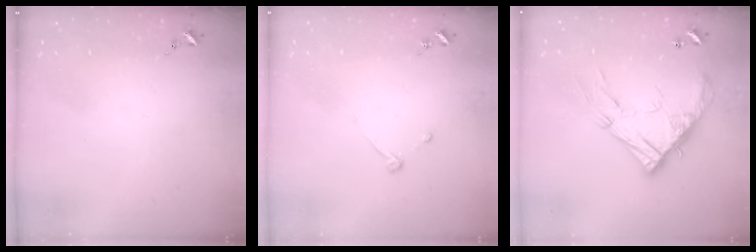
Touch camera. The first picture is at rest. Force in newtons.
{"total": 3.3, "press": 3.2, "slide": 0.6}
{"total": 18.0, "press": 17.9, "slide": 1.6}